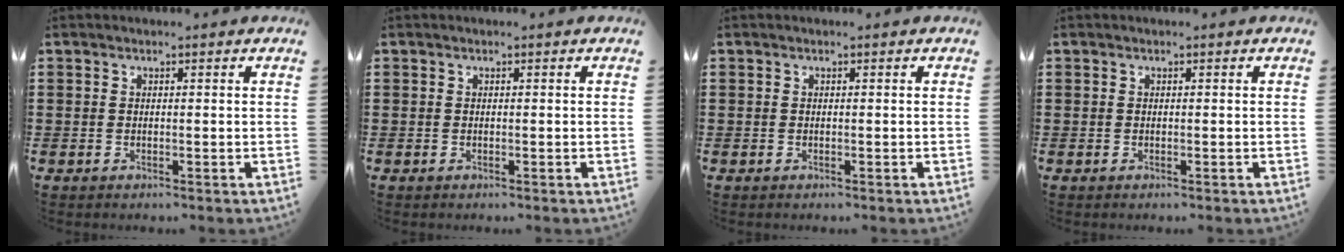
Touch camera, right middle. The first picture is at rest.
{"total": 0.0}
{"total": 0.0}
{"total": 0.0}